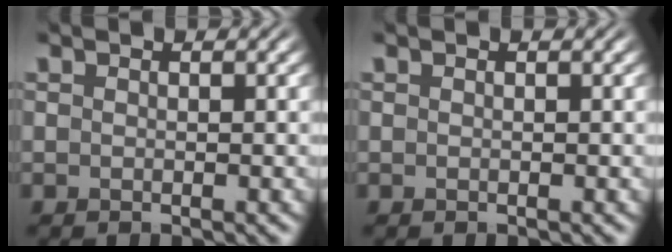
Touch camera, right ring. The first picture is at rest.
{"total": 0.0}